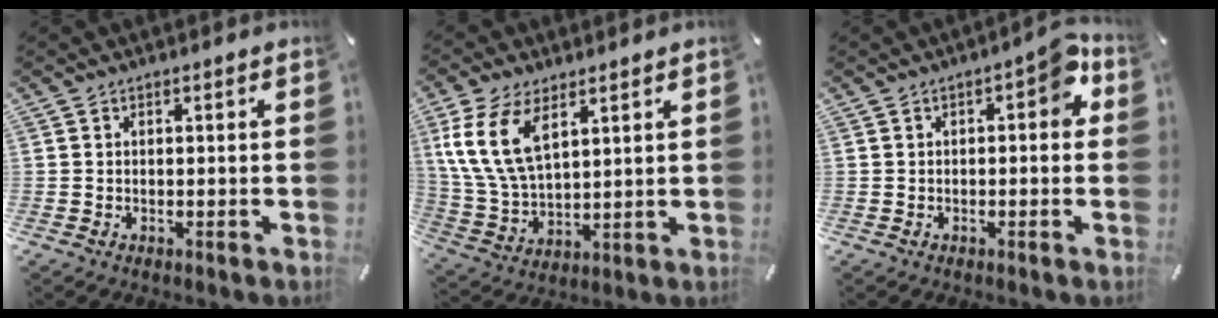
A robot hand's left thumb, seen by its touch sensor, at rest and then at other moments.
{"total": 12.8, "force": [6.2, 7.5, 8.4], "torque": [-0.216, -0.014, 0.111]}
{"total": 5.5, "force": [0.9, 2.6, 4.8], "torque": [-0.062, 0.003, 0.007]}